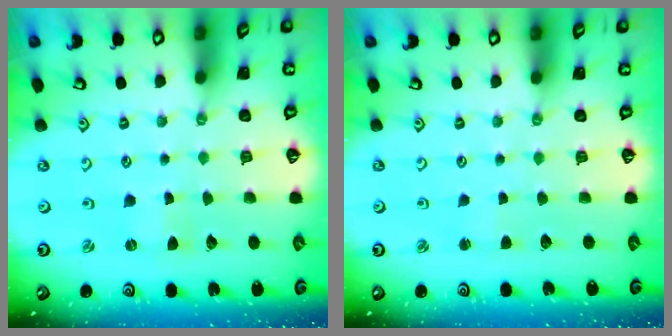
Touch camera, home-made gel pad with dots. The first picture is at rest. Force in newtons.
{"total": 1.1, "press": 1.1, "slide": 0.1}